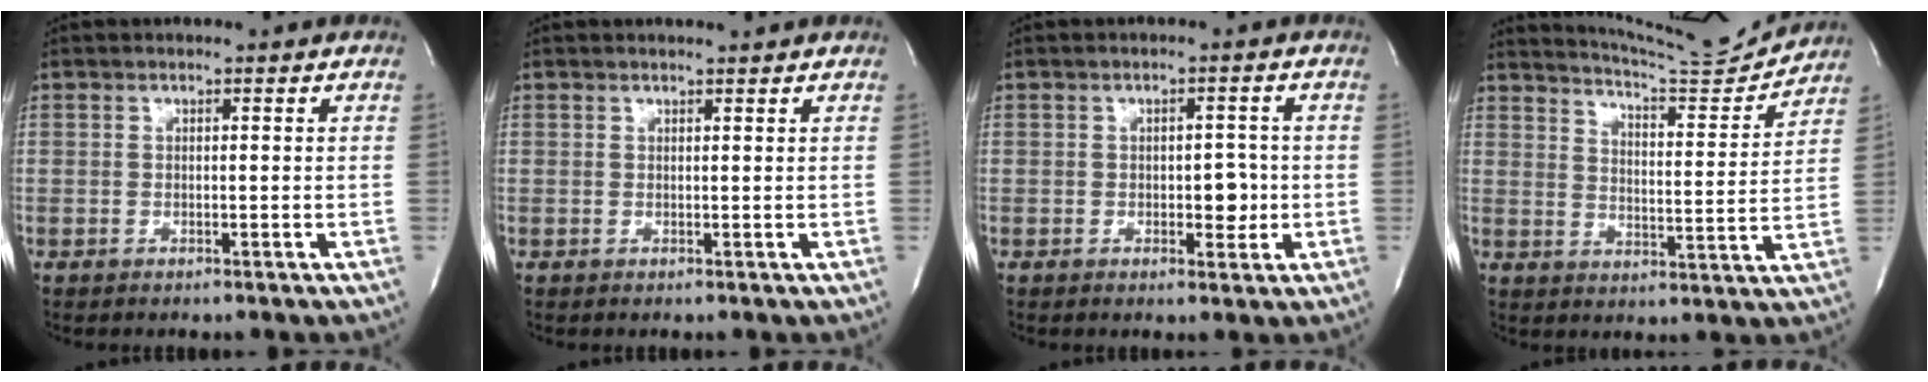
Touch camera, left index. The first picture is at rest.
{"total": 1.5, "force": [1.4, -0.2, 0.3], "torque": [-0.007, 0.001, 0.021]}
{"total": 3.2, "force": [-0.5, 1.7, 2.7], "torque": [-0.032, -0.001, -0.004]}
{"total": 12.1, "force": [11.9, -1.2, 1.3], "torque": [-0.028, -0.041, 0.172]}